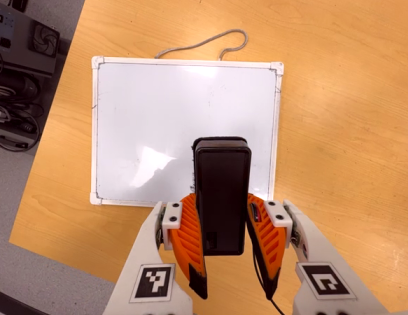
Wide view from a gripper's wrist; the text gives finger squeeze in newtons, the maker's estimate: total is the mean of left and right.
{"total": 7.7, "left": 6.7, "right": 8.8}